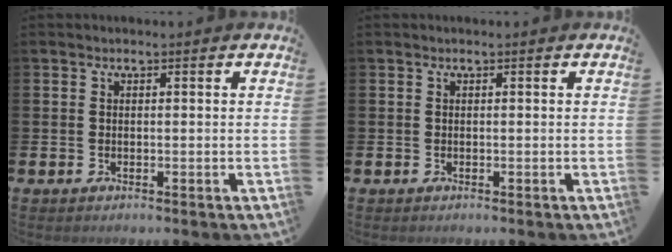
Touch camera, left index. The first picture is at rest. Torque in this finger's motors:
{"motor_torque": [0.00, 0.00, 0.00, 0.00]}